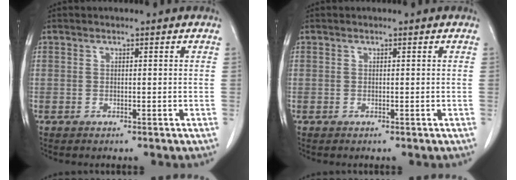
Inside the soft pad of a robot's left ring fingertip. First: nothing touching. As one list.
[{"total": 0.0}]